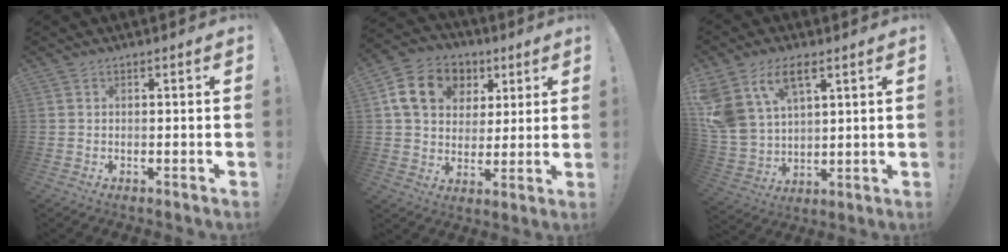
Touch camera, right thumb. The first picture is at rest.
{"total": 15.0, "force": [6.0, 11.6, 7.4], "torque": [-0.107, -0.015, 0.116]}
{"total": 14.0, "force": [7.6, 8.5, 8.2], "torque": [-0.184, -0.034, 0.146]}